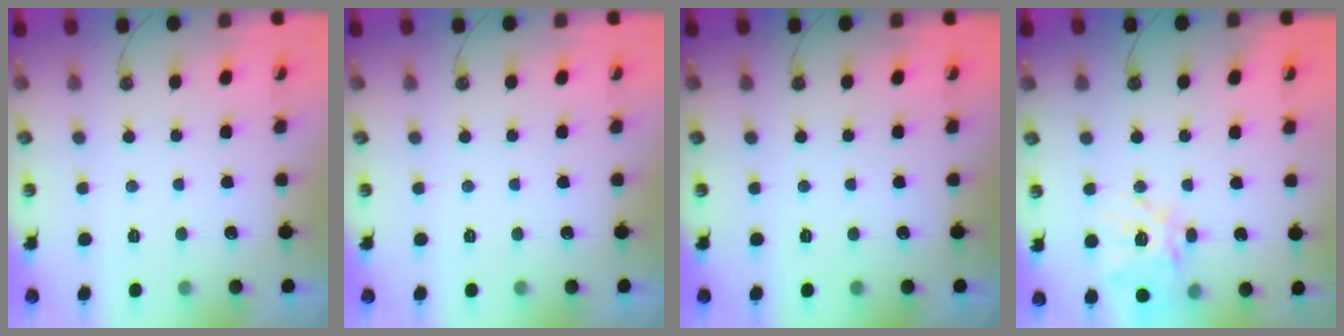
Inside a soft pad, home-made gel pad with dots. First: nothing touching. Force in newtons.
{"total": 0.0}
{"total": 0.0}
{"total": 17.1, "press": 16.9, "slide": 2.2}